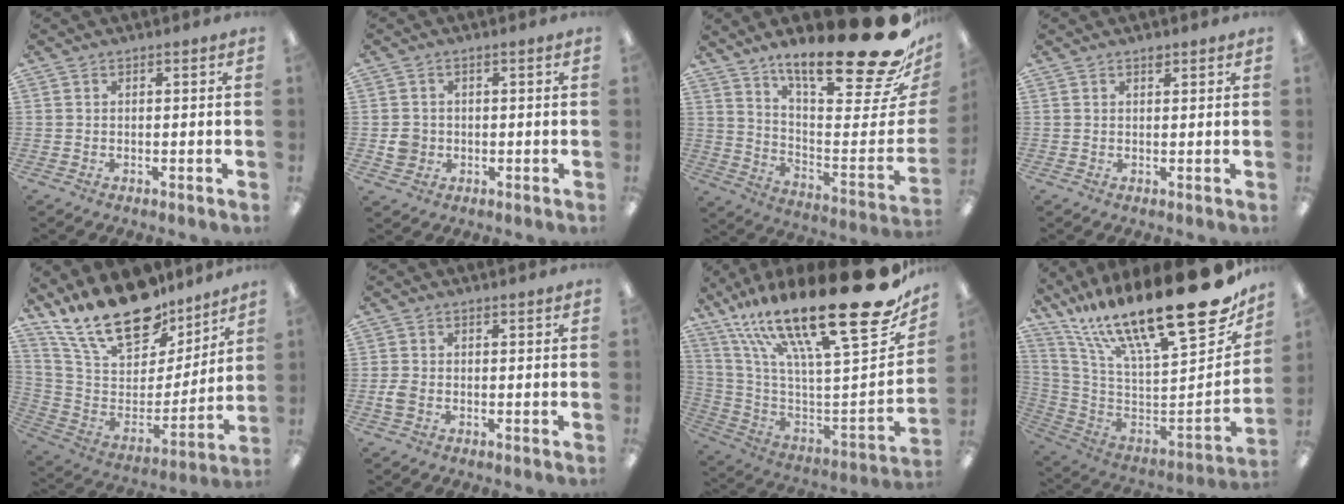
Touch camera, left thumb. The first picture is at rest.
{"total": 3.6, "force": [-0.3, 3.4, 1.1], "torque": [-0.003, 0.001, -0.007]}
{"total": 27.2, "force": [18.1, 5.3, 19.7], "torque": [-0.253, -0.146, 0.292]}
{"total": 1.2, "force": [1.0, 0.4, 0.5], "torque": [-0.003, -0.003, 0.017]}
{"total": 22.3, "force": [17.4, 9.2, 10.5], "torque": [-0.204, -0.119, 0.315]}
{"total": 2.6, "force": [-0.6, 1.7, 1.9], "torque": [-0.039, 0.002, -0.011]}
{"total": 29.9, "force": [19.2, 6.7, 22.0], "torque": [-0.334, -0.148, 0.318]}
{"total": 27.5, "force": [17.0, 7.9, 20.1], "torque": [-0.309, -0.134, 0.288]}